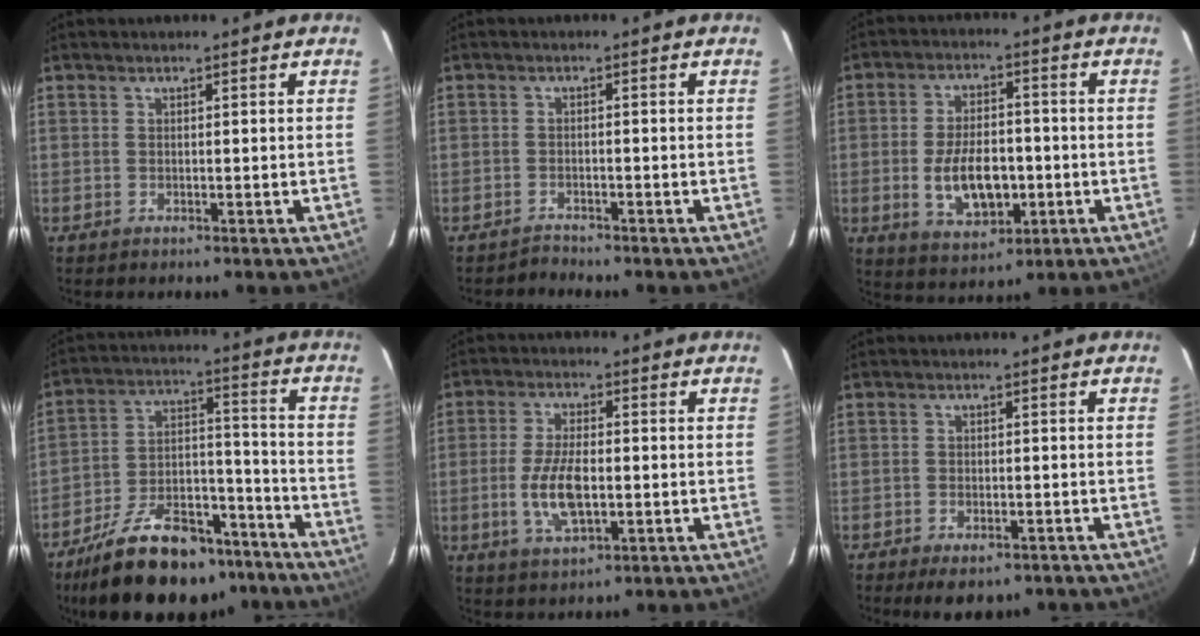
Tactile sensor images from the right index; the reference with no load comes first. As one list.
[{"total": 1.6, "force": [-1.6, 0.3, -0.2], "torque": [0.002, 0.003, -0.029]}, {"total": 11.2, "force": [-2.4, 6.0, 9.1], "torque": [-0.176, -0.001, -0.028]}, {"total": 24.3, "force": [-18.5, 10.3, 11.9], "torque": [-0.218, 0.024, -0.270]}, {"total": 9.4, "force": [-1.8, 4.2, 8.2], "torque": [-0.169, -0.005, -0.030]}, {"total": 6.6, "force": [-4.8, 2.9, 3.4], "torque": [-0.075, -0.012, -0.061]}]